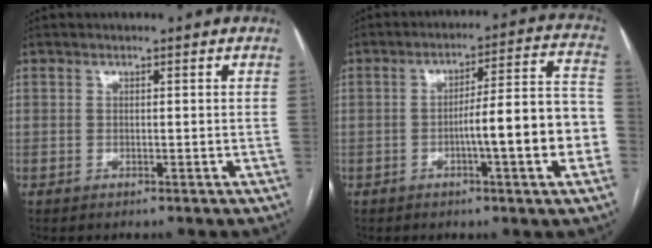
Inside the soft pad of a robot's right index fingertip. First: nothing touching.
{"total": 12.6, "force": [-3.1, 1.0, 12.2], "torque": [-0.166, 0.026, -0.044]}